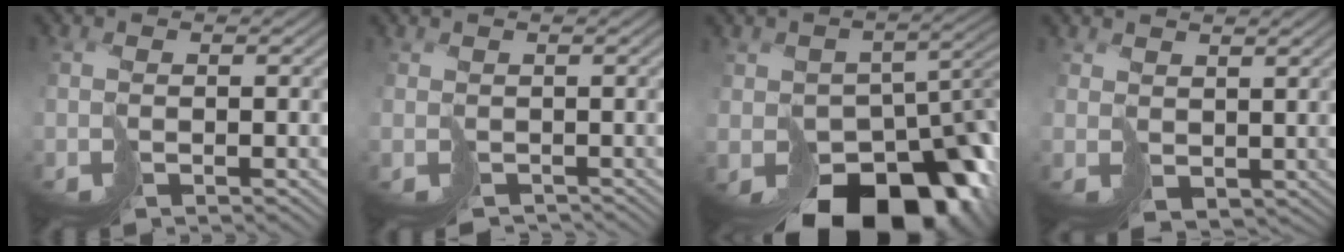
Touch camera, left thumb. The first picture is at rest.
{"total": 1.9, "force": [-1.6, 1.1, -0.1], "torque": [0.011, -0.009, -0.021]}
{"total": 17.1, "force": [-9.9, 11.3, 8.2], "torque": [-0.102, -0.061, -0.104]}
{"total": 2.2, "force": [1.5, 1.6, 0.3], "torque": [-0.015, -0.006, 0.035]}